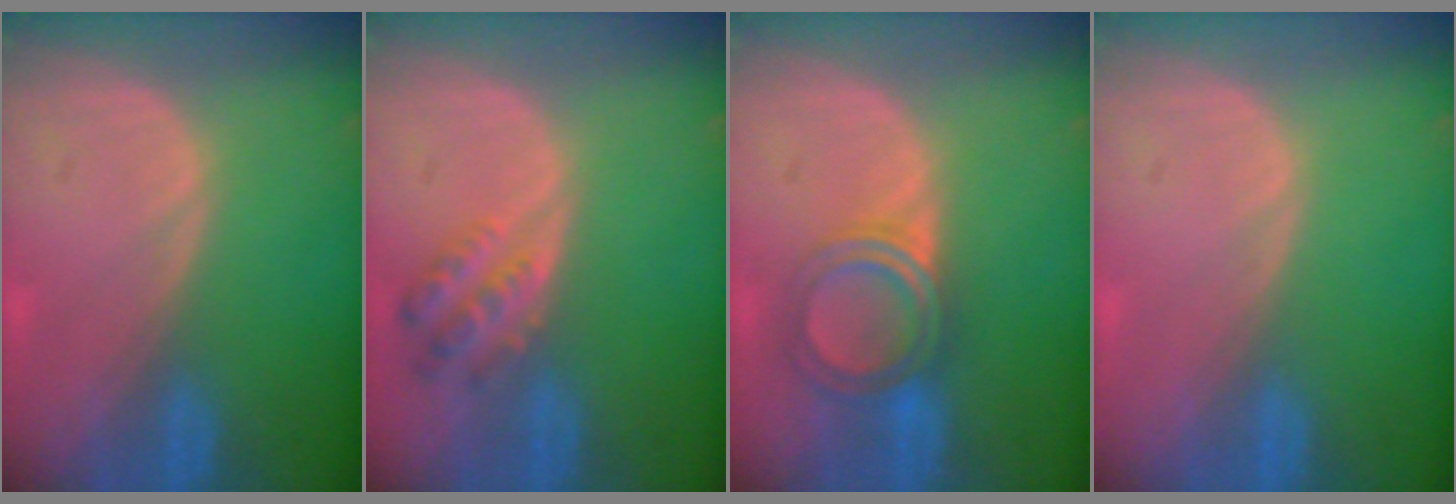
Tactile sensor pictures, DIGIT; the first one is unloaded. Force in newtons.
{"total": 4.4, "press": 4.3, "slide": 0.9}
{"total": 5.3, "press": 5.2, "slide": 0.4}
{"total": 0.0}